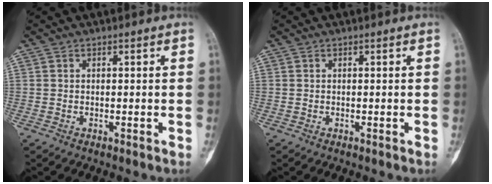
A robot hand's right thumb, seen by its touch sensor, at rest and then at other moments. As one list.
[{"total": 0.0}]